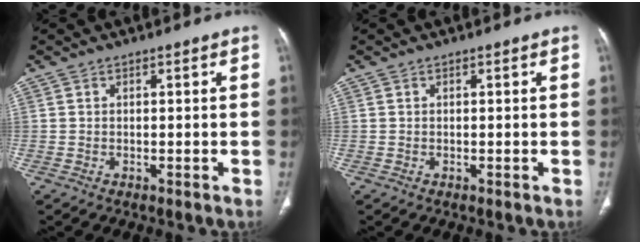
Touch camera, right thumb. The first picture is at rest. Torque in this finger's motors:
{"motor_torque": [-0.10, 0.12, -0.09, 0.08, 0.04]}